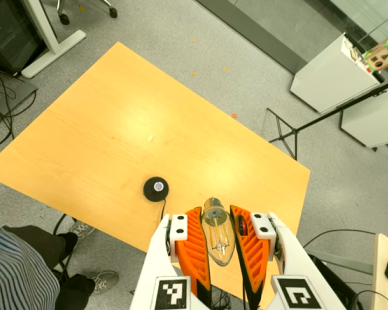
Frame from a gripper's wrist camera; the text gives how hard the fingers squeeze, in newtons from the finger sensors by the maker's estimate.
{"total": 23.5, "left": 25.6, "right": 21.3}